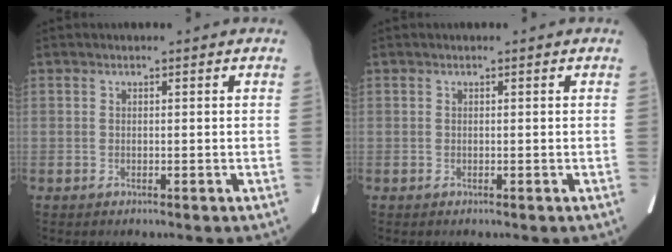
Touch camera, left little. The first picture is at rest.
{"total": 0.0}